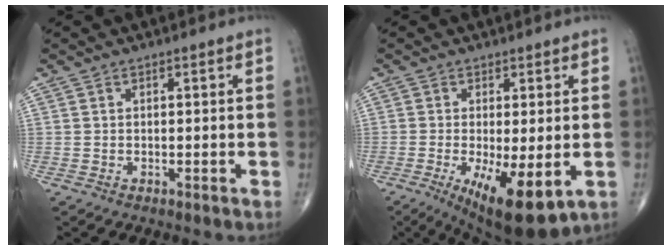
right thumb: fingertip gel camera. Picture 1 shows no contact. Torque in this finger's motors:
{"motor_torque": [0.08, 0.77, 0.13, 0.03, 0.08]}